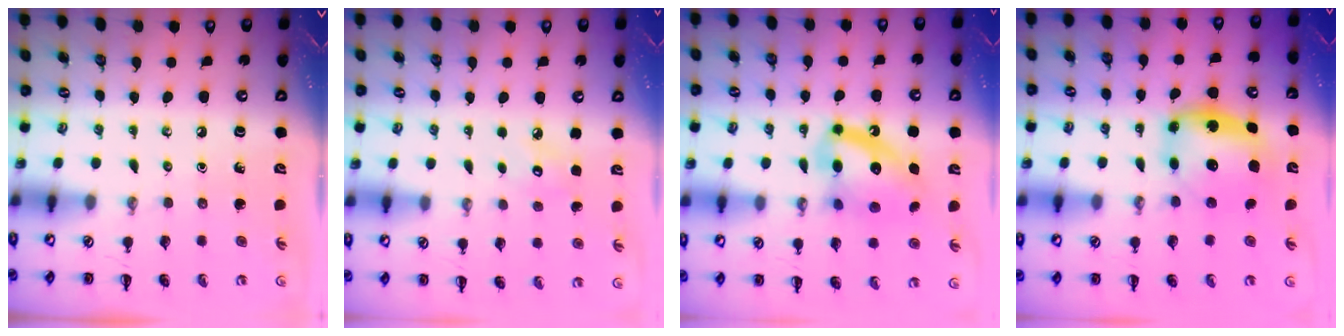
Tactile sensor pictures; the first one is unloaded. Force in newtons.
{"total": 3.9, "press": 3.8, "slide": 1.0}
{"total": 14.2, "press": 14.1, "slide": 2.1}
{"total": 5.8, "press": 5.7, "slide": 1.2}